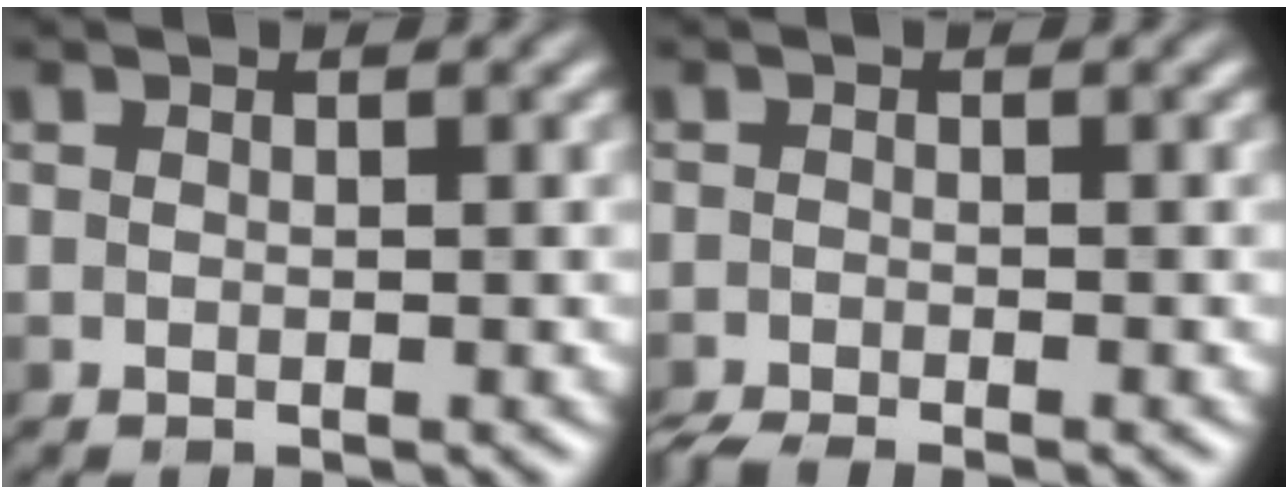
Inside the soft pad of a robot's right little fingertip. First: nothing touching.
{"total": 3.3, "force": [-2.7, 1.1, 1.7], "torque": [-0.034, -0.011, -0.044]}